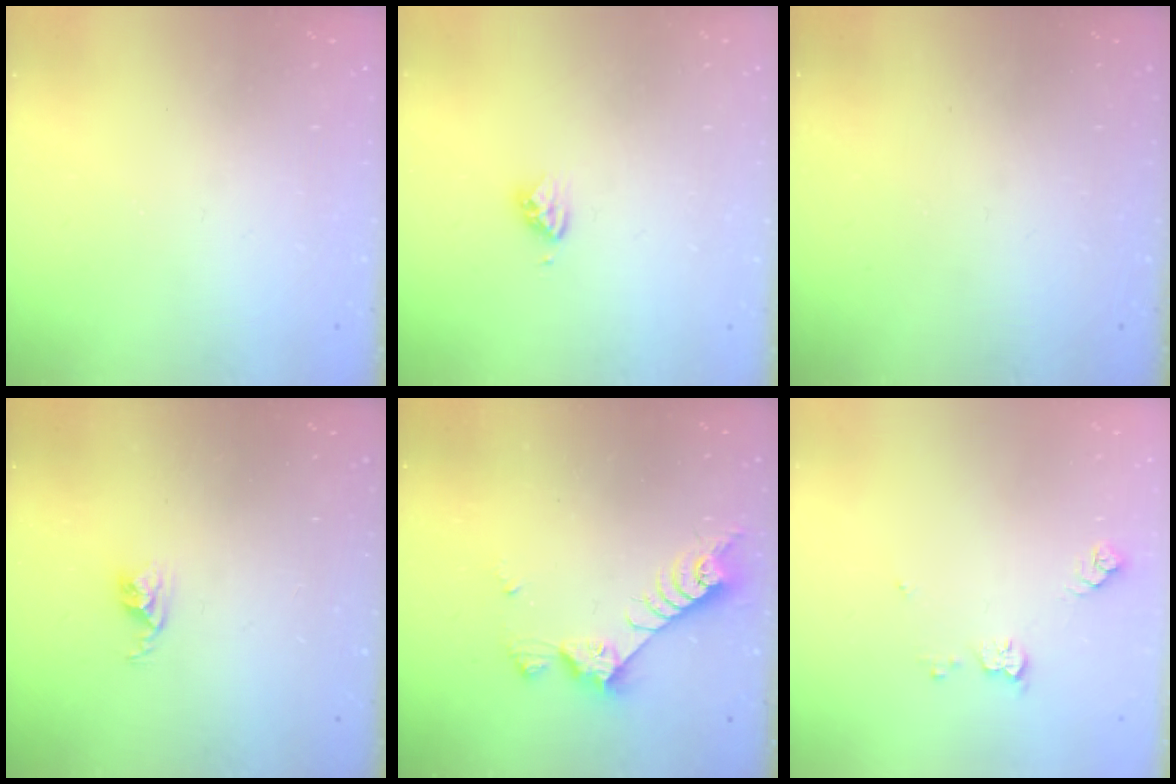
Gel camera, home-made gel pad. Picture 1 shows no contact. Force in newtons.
{"total": 3.6, "press": 3.5, "slide": 0.7}
{"total": 0.0}
{"total": 2.5, "press": 2.5, "slide": 0.4}
{"total": 7.9, "press": 7.8, "slide": 1.3}
{"total": 6.8, "press": 6.8, "slide": 0.5}